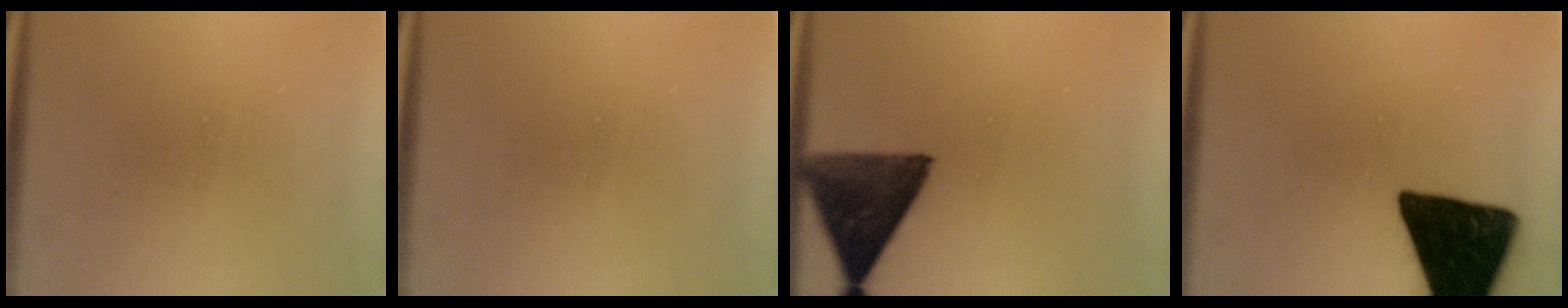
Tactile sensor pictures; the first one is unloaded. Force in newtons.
{"total": 0.0}
{"total": 12.3}
{"total": 18.0}